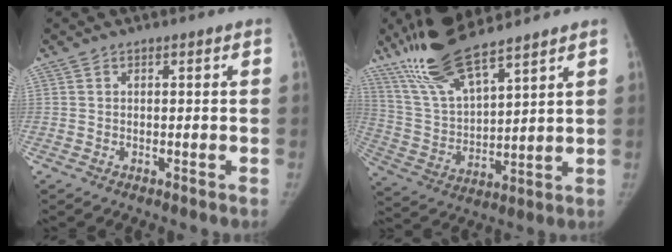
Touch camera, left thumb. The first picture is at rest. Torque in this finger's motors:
{"motor_torque": [0.47, 0.04, 1.39, -1.38, 0.42]}